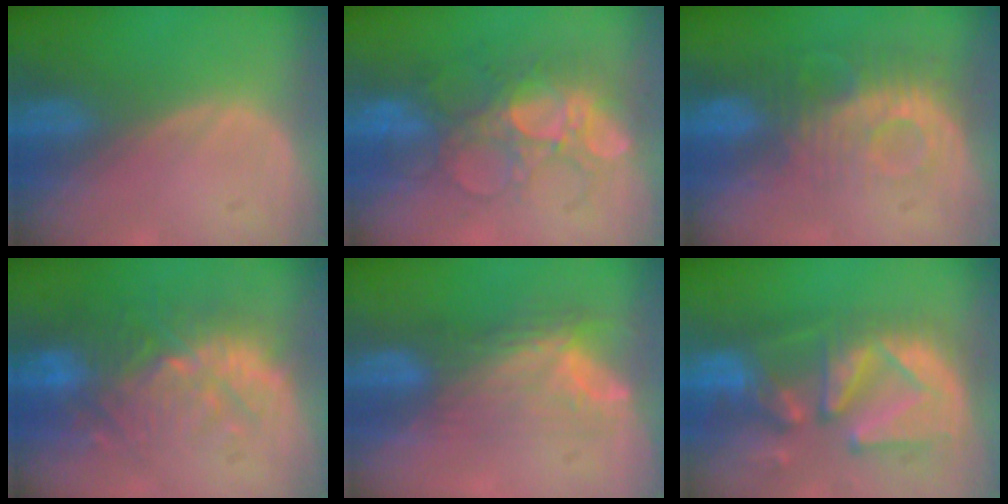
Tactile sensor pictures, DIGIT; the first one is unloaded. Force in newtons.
{"total": 8.7, "press": 8.4, "slide": 2.4}
{"total": 9.2, "press": 8.1, "slide": 4.3}
{"total": 11.2, "press": 9.9, "slide": 5.4}
{"total": 8.1, "press": 6.7, "slide": 4.6}
{"total": 12.6, "press": 11.1, "slide": 6.0}